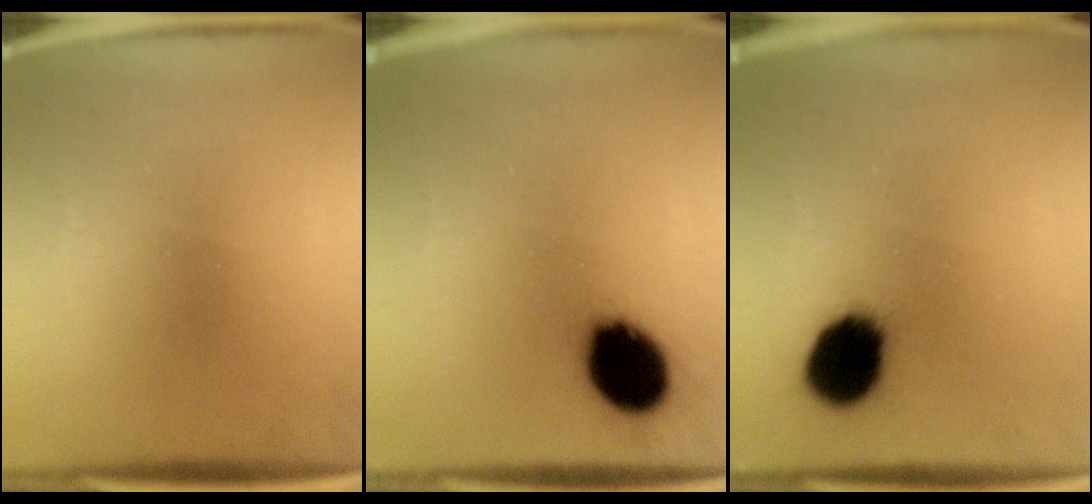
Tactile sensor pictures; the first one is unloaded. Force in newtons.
{"total": 13.6}
{"total": 13.7}